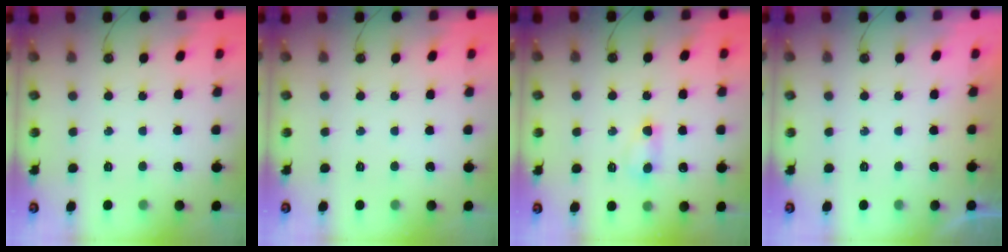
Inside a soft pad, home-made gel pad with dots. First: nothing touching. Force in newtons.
{"total": 0.0}
{"total": 4.8, "press": 4.7, "slide": 1.1}
{"total": 0.0}